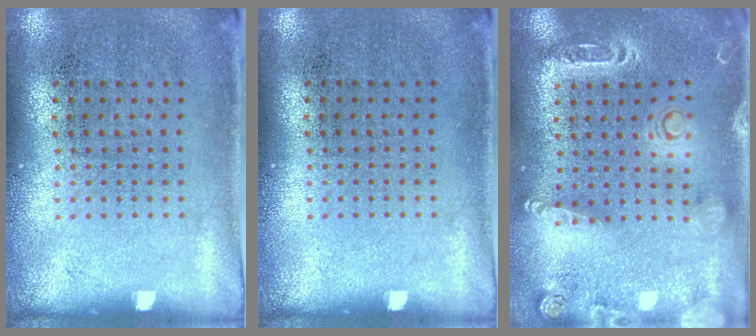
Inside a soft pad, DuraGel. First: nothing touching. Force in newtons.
{"total": 0.0}
{"total": 2.0, "press": 1.9, "slide": 0.6}